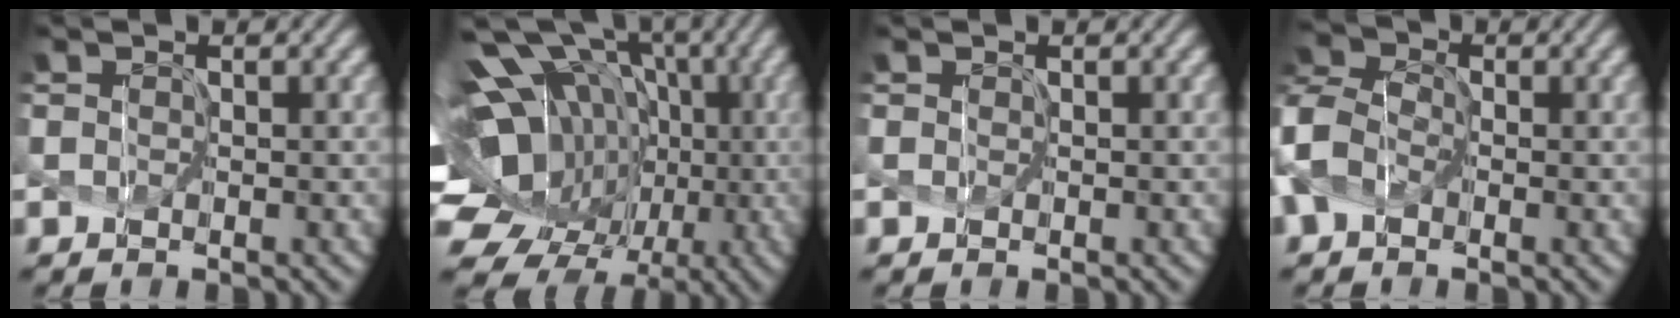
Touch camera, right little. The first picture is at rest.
{"total": 16.4, "force": [0.8, 12.9, 10.1], "torque": [-0.178, 0.004, 0.020]}
{"total": 0.0}
{"total": 4.3, "force": [-1.4, 3.0, 2.8], "torque": [-0.075, 0.007, -0.045]}